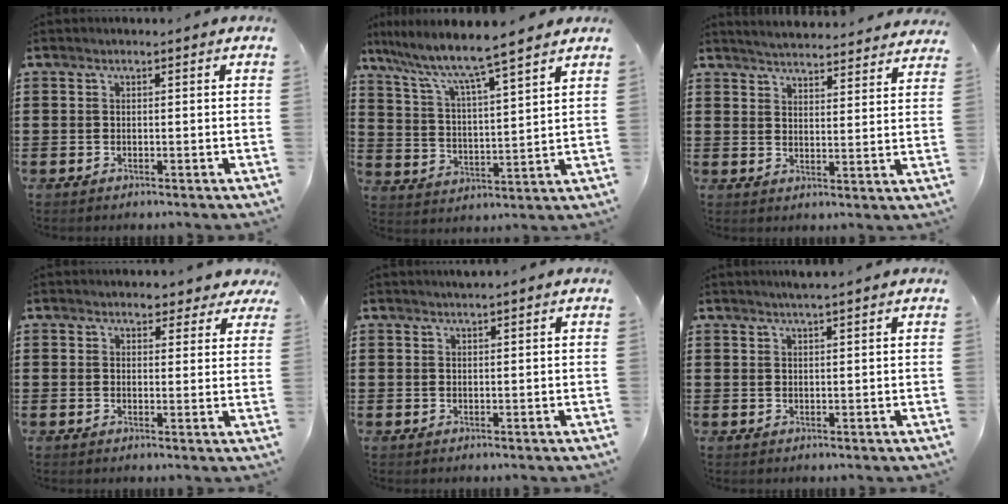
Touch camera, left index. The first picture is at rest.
{"total": 6.5, "force": [5.7, -0.1, 3.2], "torque": [-0.087, -0.041, 0.090]}
{"total": 4.1, "force": [4.1, -0.5, 0.2], "torque": [-0.021, -0.027, 0.070]}
{"total": 3.5, "force": [3.1, 1.3, 1.0], "torque": [-0.022, -0.003, 0.055]}
{"total": 1.0, "force": [0.9, -0.1, 0.5], "torque": [-0.009, -0.001, 0.017]}
{"total": 1.8, "force": [1.6, -0.2, 0.9], "torque": [-0.019, 0.001, 0.030]}